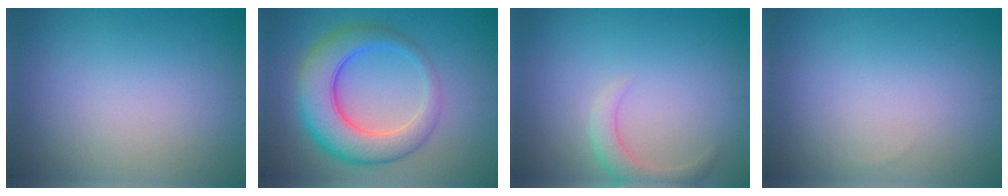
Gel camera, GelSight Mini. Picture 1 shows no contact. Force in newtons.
{"total": 7.9, "press": 7.8, "slide": 0.3}
{"total": 2.2, "press": 2.2, "slide": 0.2}
{"total": 0.0}